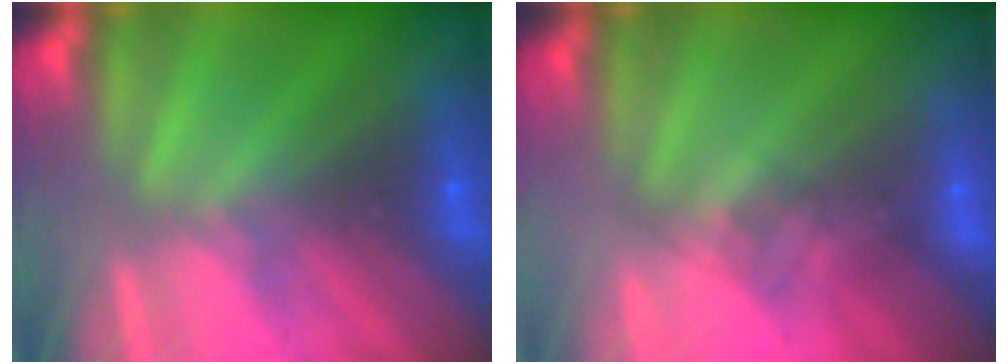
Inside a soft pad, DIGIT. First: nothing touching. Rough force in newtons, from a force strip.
{"total": 1.6}